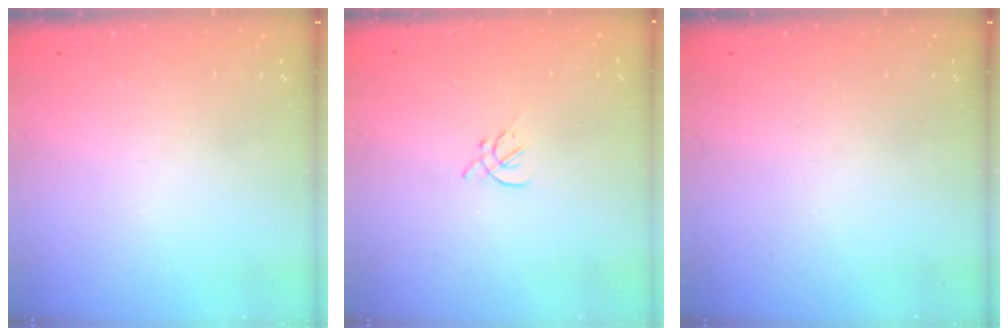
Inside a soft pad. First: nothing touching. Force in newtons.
{"total": 1.6, "press": 1.5, "slide": 0.5}
{"total": 0.0}